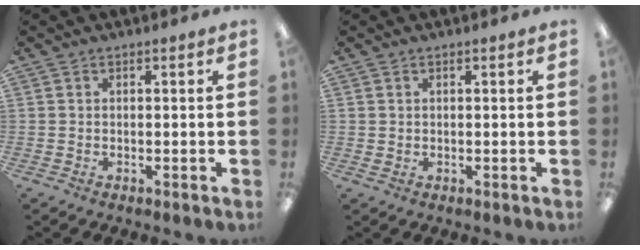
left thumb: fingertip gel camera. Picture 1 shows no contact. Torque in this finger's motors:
{"motor_torque": [-0.09, -0.07, 0.14, -0.26, 0.00]}